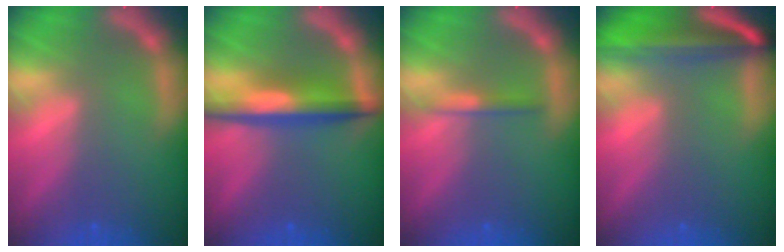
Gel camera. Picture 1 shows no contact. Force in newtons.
{"total": 5.5}
{"total": 1.4}
{"total": 9.0}